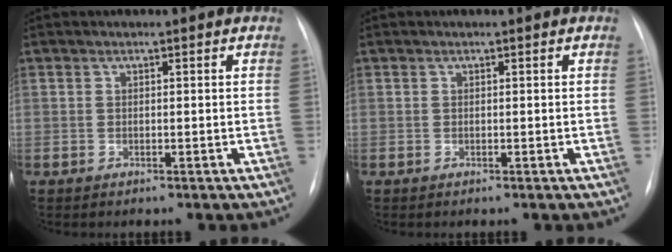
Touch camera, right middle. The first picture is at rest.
{"total": 0.0}